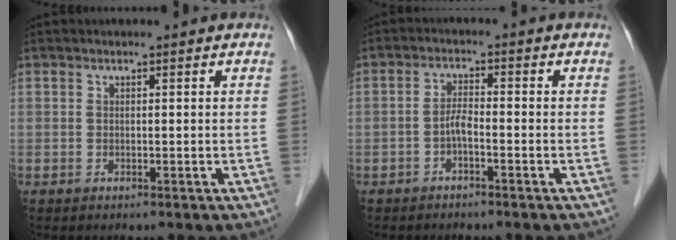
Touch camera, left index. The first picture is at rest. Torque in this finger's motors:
{"motor_torque": [0.28, -0.03, 0.06, 0.02]}